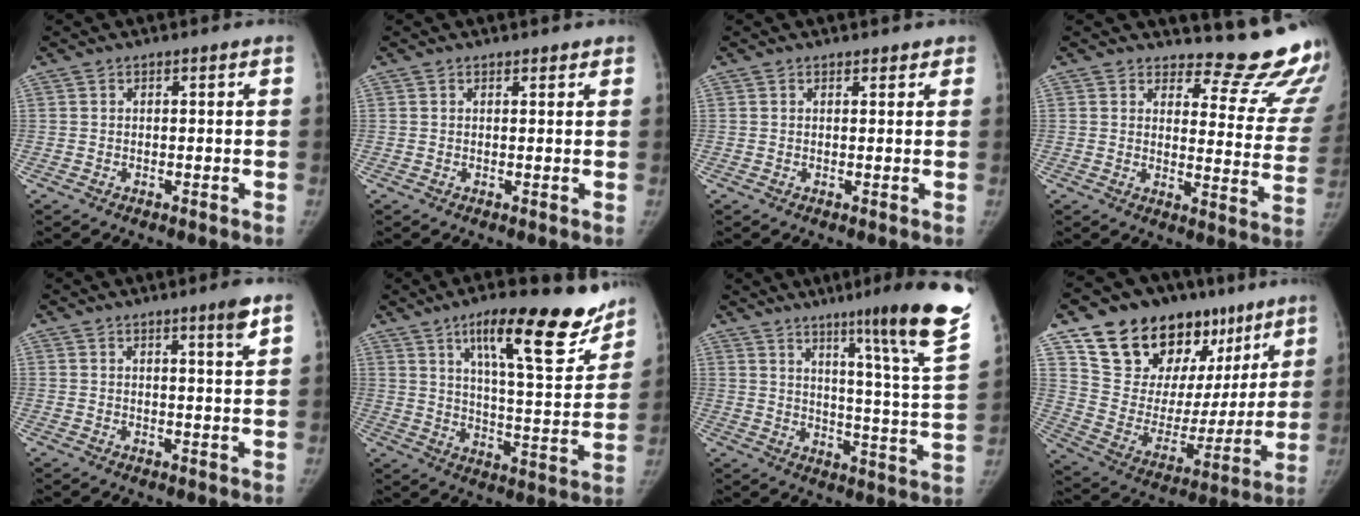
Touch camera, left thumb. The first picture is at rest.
{"total": 1.1, "force": [0.9, 0.5, 0.2], "torque": [0.002, -0.005, 0.010]}
{"total": 1.5, "force": [1.2, 0.9, 0.2], "torque": [0.015, -0.004, 0.009]}
{"total": 16.2, "force": [15.1, 3.8, 4.4], "torque": [-0.004, -0.173, 0.159]}
{"total": 3.5, "force": [2.2, -0.1, 2.6], "torque": [-0.038, -0.018, 0.034]}
{"total": 20.3, "force": [13.5, 5.4, 14.2], "torque": [-0.161, -0.069, 0.206]}
{"total": 22.5, "force": [14.8, 0.5, 17.0], "torque": [-0.217, -0.098, 0.200]}
{"total": 27.6, "force": [16.2, 16.2, 15.4], "torque": [-0.193, -0.018, 0.275]}